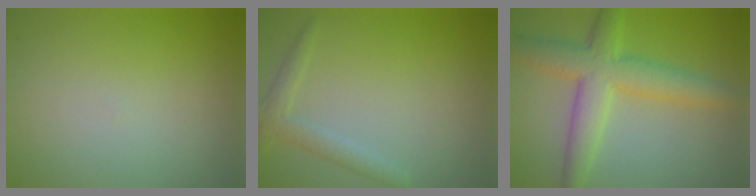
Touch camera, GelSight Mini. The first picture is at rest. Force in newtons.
{"total": 1.9, "press": 1.9, "slide": 0.1}
{"total": 5.5, "press": 5.5, "slide": 0.0}